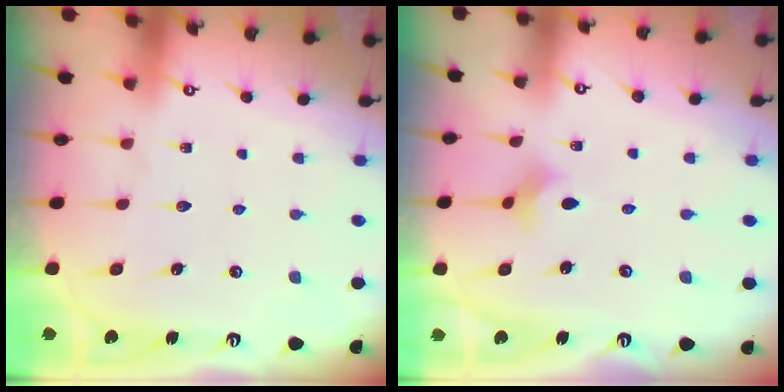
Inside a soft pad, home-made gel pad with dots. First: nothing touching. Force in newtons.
{"total": 2.3, "press": 2.2, "slide": 0.4}